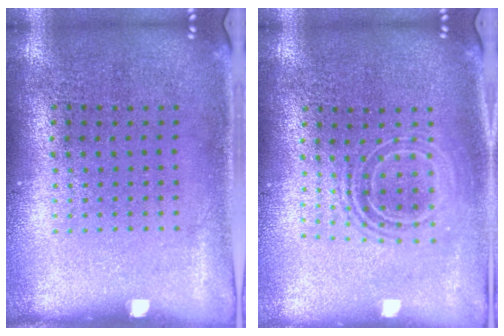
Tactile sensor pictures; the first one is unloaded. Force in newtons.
{"total": 1.8, "press": 1.4, "slide": 1.2}